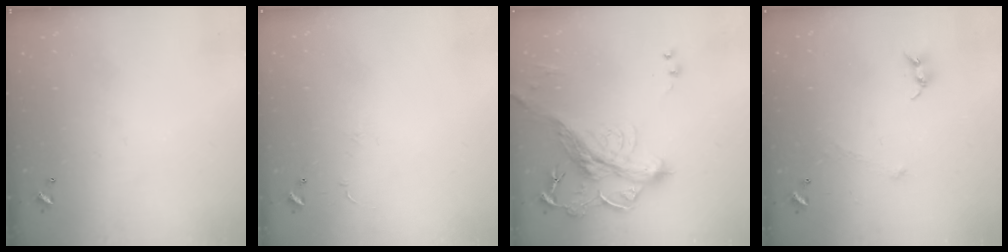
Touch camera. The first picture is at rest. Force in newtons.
{"total": 6.3, "press": 6.3, "slide": 0.7}
{"total": 5.8, "press": 5.5, "slide": 1.7}
{"total": 0.6, "press": 0.4, "slide": 0.4}